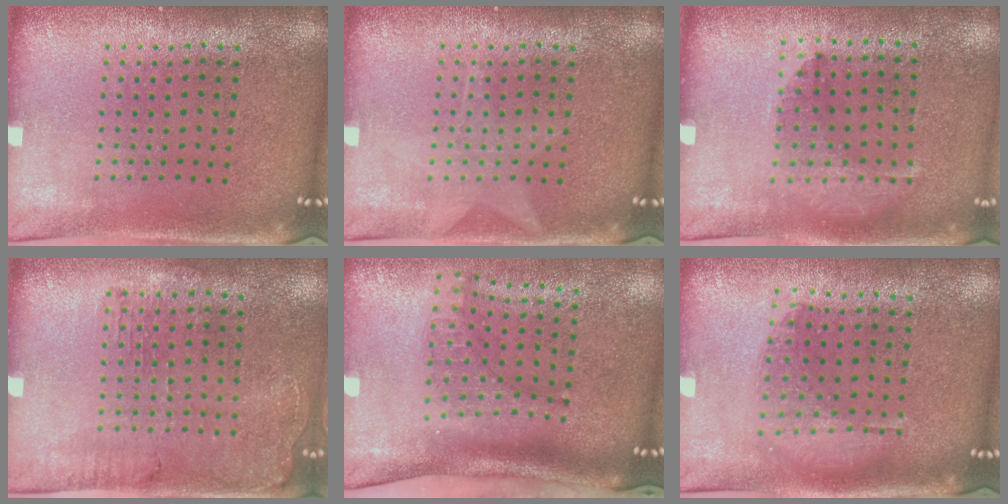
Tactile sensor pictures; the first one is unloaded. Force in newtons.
{"total": 1.0, "press": 1.0, "slide": 0.1}
{"total": 1.4, "press": 0.9, "slide": 1.0}
{"total": 1.2, "press": 1.2, "slide": 0.3}
{"total": 2.1, "press": 1.5, "slide": 1.5}
{"total": 1.1, "press": 1.0, "slide": 0.4}